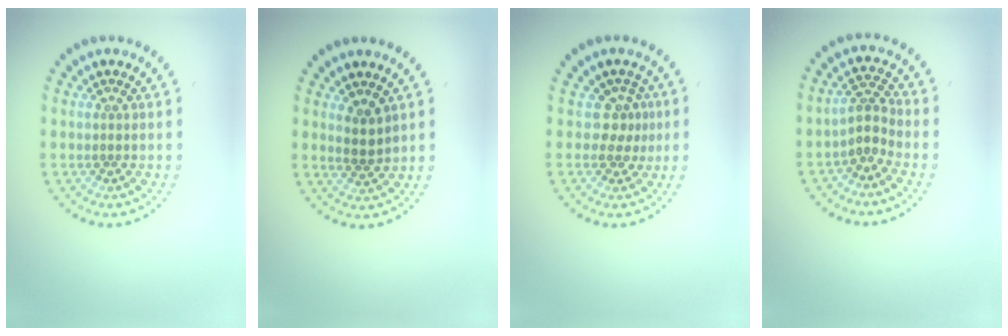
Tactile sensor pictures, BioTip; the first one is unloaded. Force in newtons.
{"total": 1.8, "press": 1.5, "slide": 1.0}
{"total": 2.2, "press": 1.5, "slide": 1.6}
{"total": 2.1, "press": 1.6, "slide": 1.4}